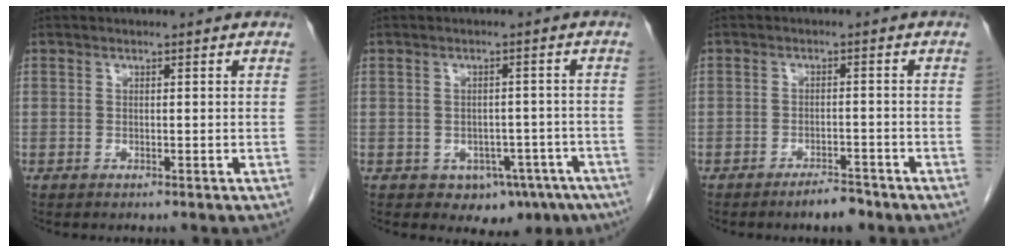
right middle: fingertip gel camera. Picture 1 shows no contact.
{"total": 8.8, "force": [-5.6, 5.7, 3.7], "torque": [-0.027, 0.008, -0.071]}
{"total": 3.3, "force": [-2.7, 0.7, 1.7], "torque": [-0.031, -0.002, -0.040]}